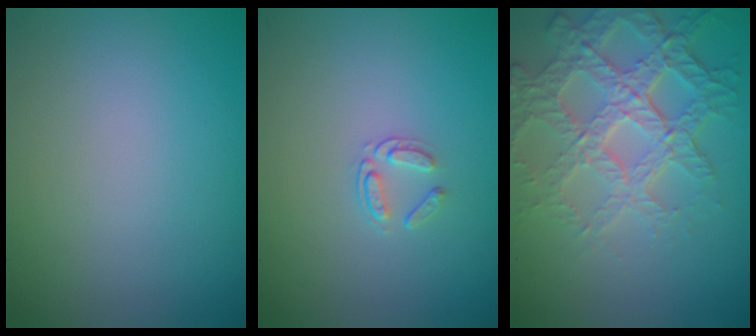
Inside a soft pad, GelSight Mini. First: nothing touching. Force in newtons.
{"total": 1.4, "press": 0.9, "slide": 1.1}
{"total": 7.2, "press": 5.2, "slide": 4.9}